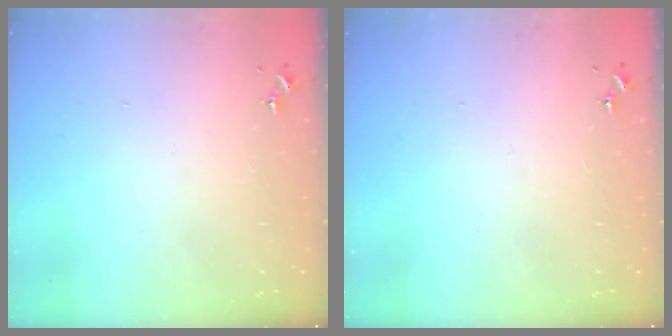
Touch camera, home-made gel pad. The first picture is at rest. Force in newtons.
{"total": 0.0}